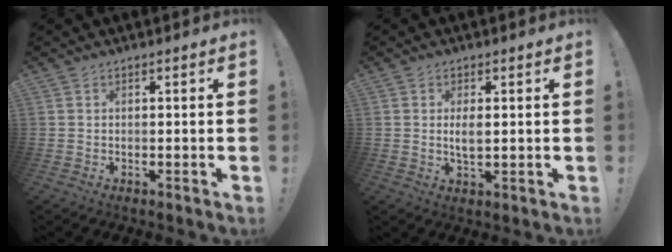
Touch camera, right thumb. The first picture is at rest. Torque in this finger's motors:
{"motor_torque": [0.04, 0.03, 0.20, 0.02, 0.01]}